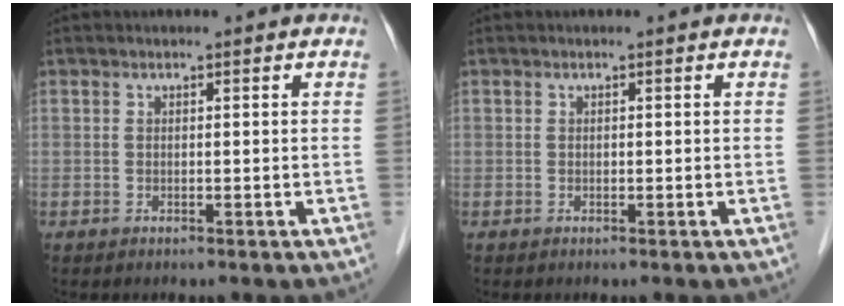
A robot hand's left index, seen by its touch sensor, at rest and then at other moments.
{"total": 0.0}